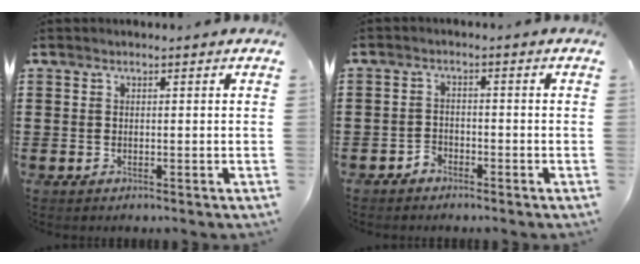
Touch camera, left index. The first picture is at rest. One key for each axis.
{"total": 2.0, "fx": -1.8, "fy": 0.8, "fz": 0.0, "tx": -0.009, "ty": 0.003, "tz": -0.040}